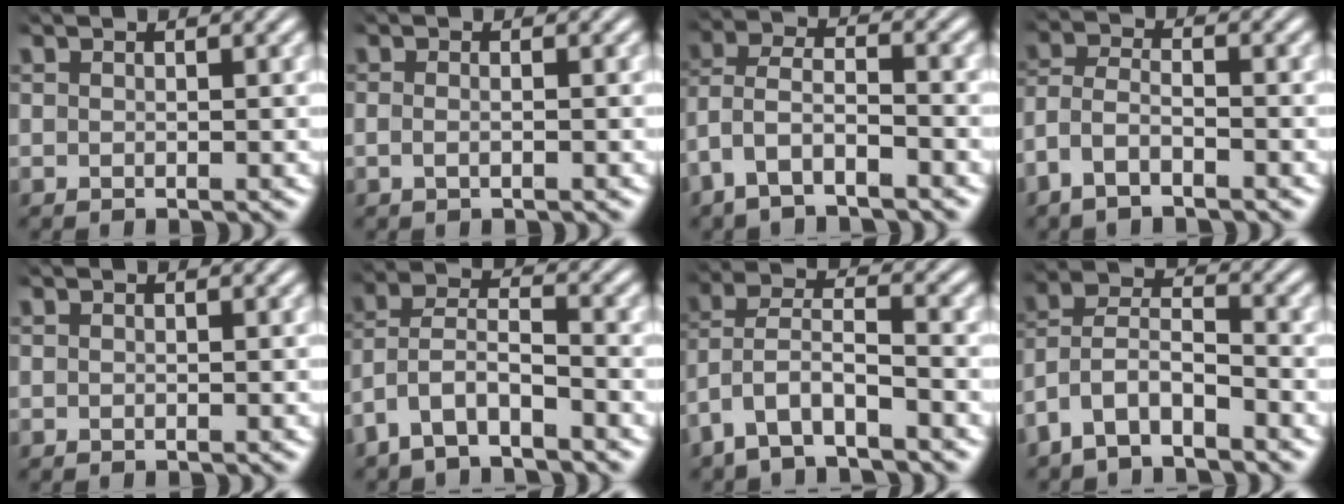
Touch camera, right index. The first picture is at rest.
{"total": 0.8, "force": [-0.3, 0.1, 0.7], "torque": [-0.024, 0.000, -0.005]}
{"total": 4.6, "force": [-1.2, 3.7, 2.5], "torque": [-0.085, -0.023, -0.016]}
{"total": 4.9, "force": [-2.0, 3.8, 2.3], "torque": [-0.074, -0.015, -0.036]}
{"total": 0.0}
{"total": 6.7, "force": [-2.3, 5.6, 2.8], "torque": [-0.102, -0.025, -0.040]}
{"total": 4.8, "force": [-1.2, 3.8, 2.7], "torque": [-0.096, -0.021, -0.014]}
{"total": 7.9, "force": [-2.4, 6.9, 3.1], "torque": [-0.104, -0.023, -0.051]}